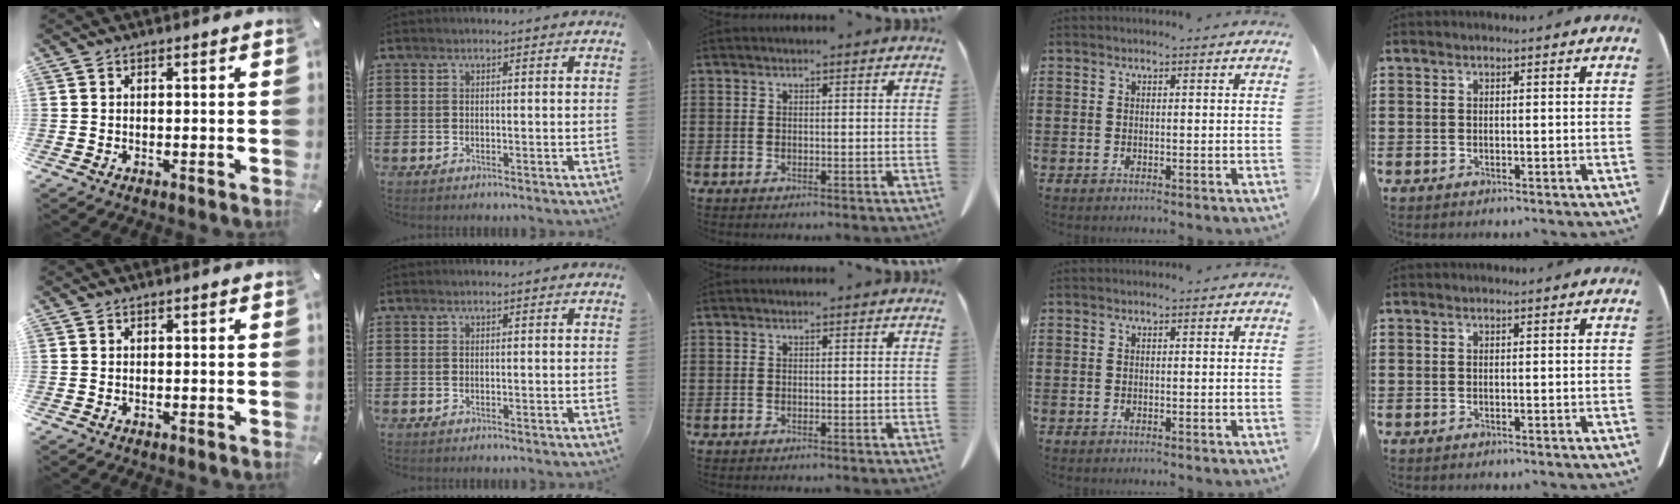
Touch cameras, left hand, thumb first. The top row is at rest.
{}